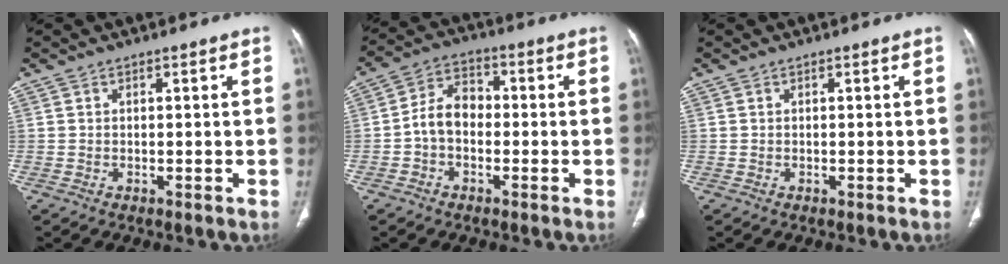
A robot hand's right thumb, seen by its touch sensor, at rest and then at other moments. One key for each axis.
{"total": 7.1, "fx": -1.3, "fy": 5.0, "fz": 4.8, "tx": -0.073, "ty": 0.028, "tz": -0.036}
{"total": 0.0}